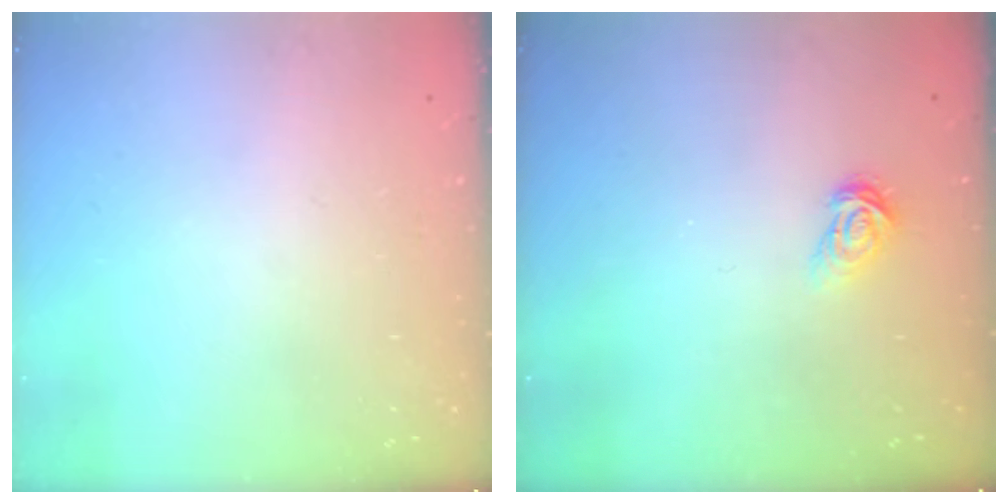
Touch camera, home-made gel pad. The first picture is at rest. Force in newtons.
{"total": 3.8, "press": 3.8, "slide": 0.5}